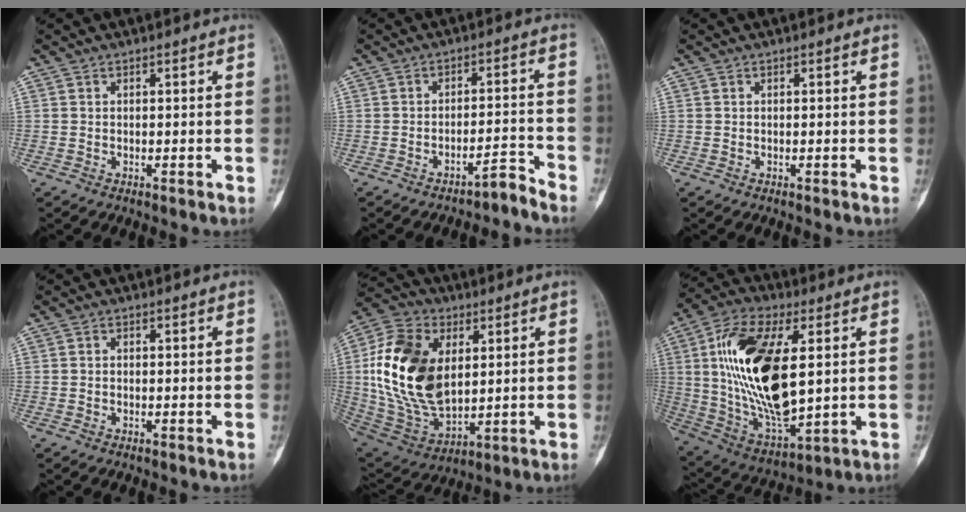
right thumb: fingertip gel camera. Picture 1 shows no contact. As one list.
[{"total": 3.5, "force": [-3.4, 0.1, 0.8], "torque": [-0.010, 0.050, -0.050]}, {"total": 0.0}, {"total": 0.6, "force": [-0.1, 0.5, 0.4], "torque": [-0.007, 0.002, -0.003]}, {"total": 22.2, "force": [3.7, 13.8, 17.0], "torque": [-0.323, -0.017, 0.076]}, {"total": 24.0, "force": [3.8, 11.1, 20.9], "torque": [-0.399, -0.012, 0.076]}]